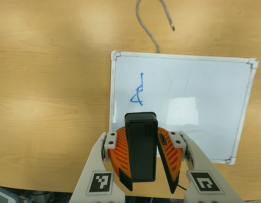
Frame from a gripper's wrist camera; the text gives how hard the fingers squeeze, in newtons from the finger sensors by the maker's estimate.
{"total": 9.5, "left": 9.5, "right": 9.5}